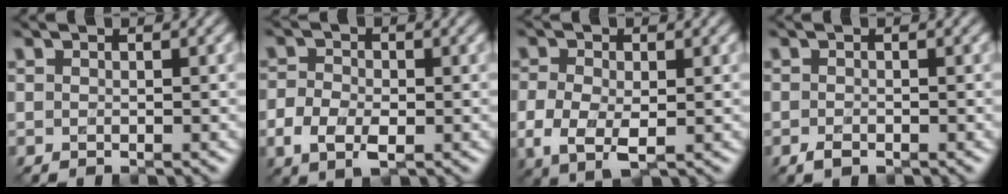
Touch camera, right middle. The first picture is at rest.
{"total": 3.6, "force": [-1.6, 2.3, 2.3], "torque": [-0.053, -0.010, -0.028]}
{"total": 3.9, "force": [-1.2, 2.2, 2.9], "torque": [-0.067, -0.014, -0.021]}
{"total": 1.3, "force": [-0.9, 0.5, 0.7], "torque": [-0.015, -0.007, -0.017]}